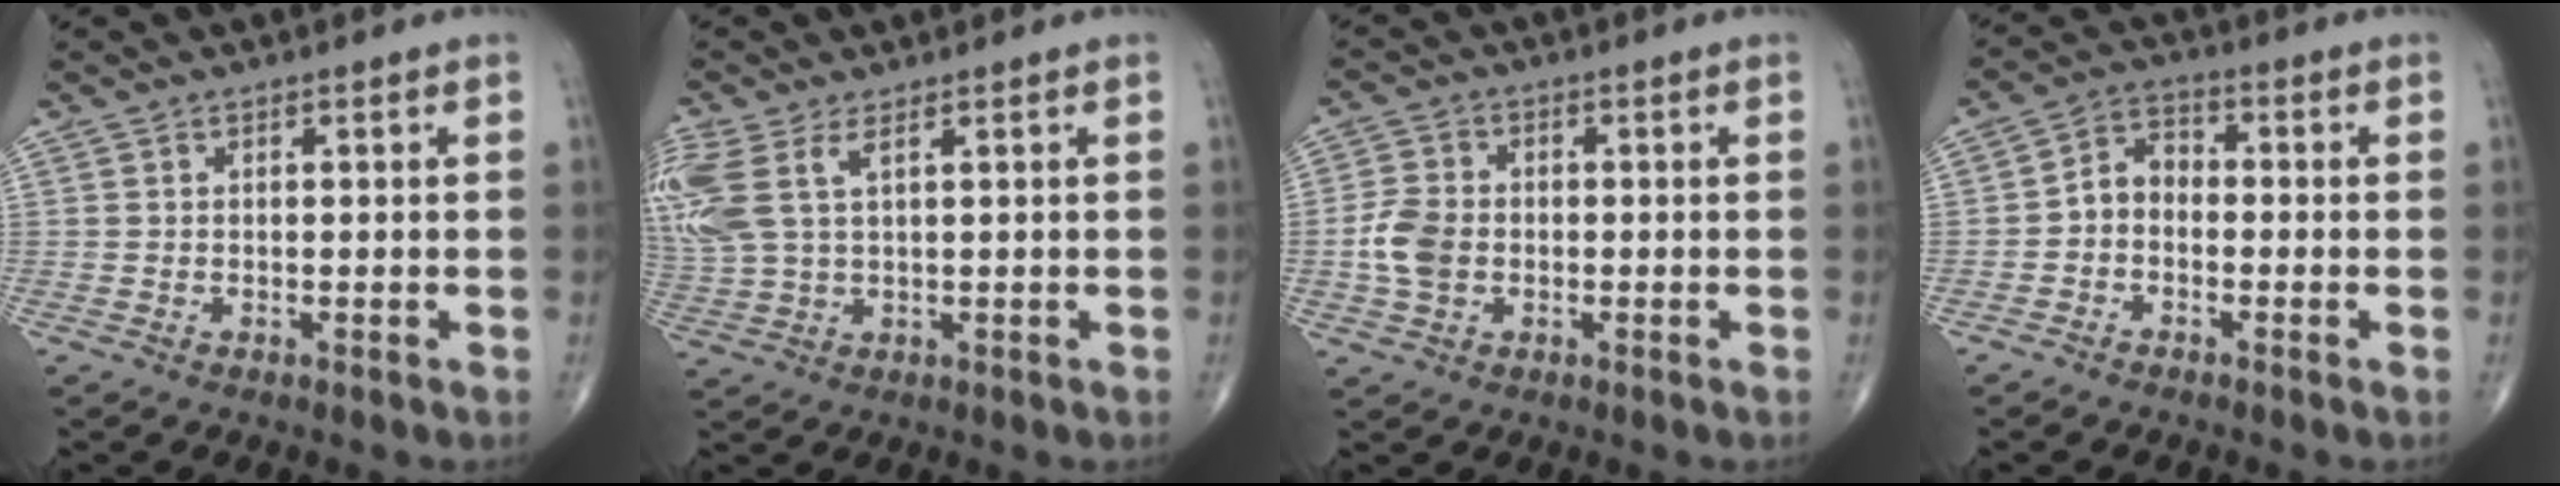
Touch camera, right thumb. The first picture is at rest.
{"total": 10.8, "force": [4.1, 5.2, 8.6], "torque": [-0.238, 0.005, 0.093]}
{"total": 6.3, "force": [-1.0, 4.6, 4.1], "torque": [-0.081, 0.009, -0.025]}
{"total": 4.9, "force": [-1.3, 3.6, 3.1], "torque": [-0.040, 0.026, -0.040]}